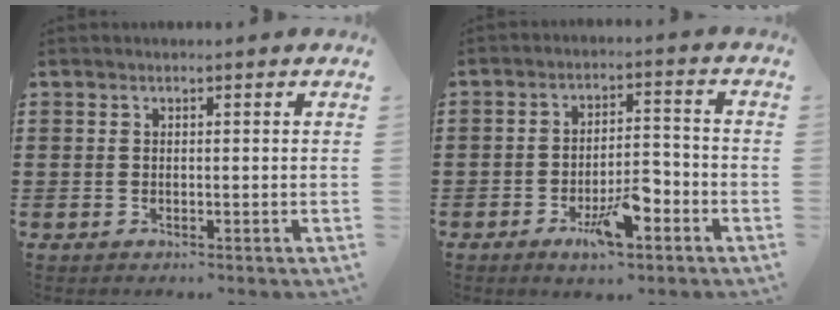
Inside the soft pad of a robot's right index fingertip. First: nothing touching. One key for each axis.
{"total": 7.5, "fx": -3.9, "fy": 2.6, "fz": 5.9, "tx": -0.110, "ty": 0.003, "tz": -0.068}